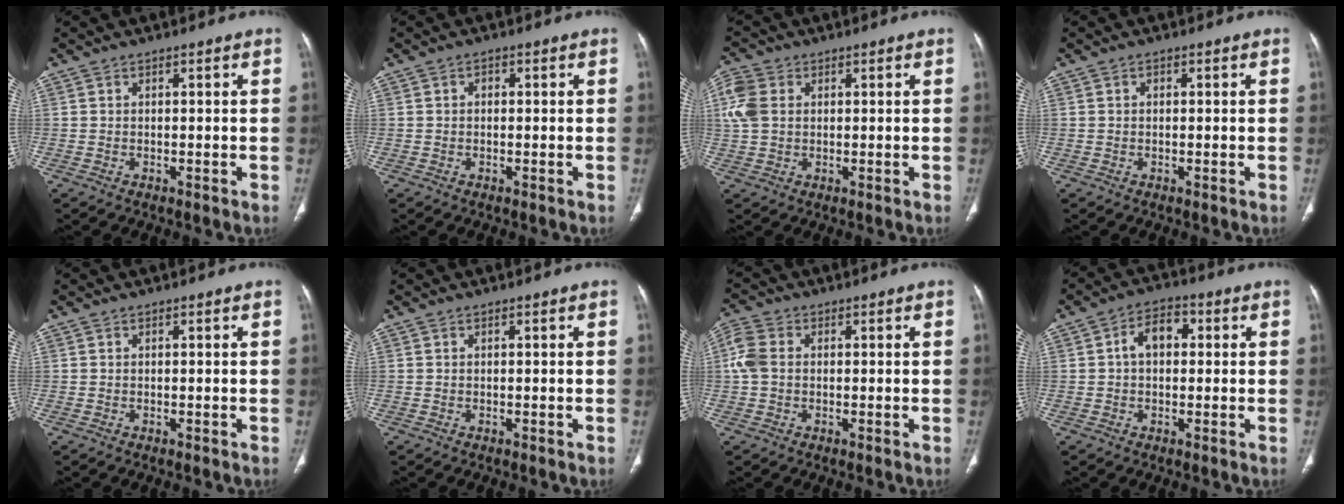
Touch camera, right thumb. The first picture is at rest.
{"total": 1.0, "force": [0.1, 0.8, 0.6], "torque": [-0.006, 0.004, 0.000]}
{"total": 6.1, "force": [1.3, 4.5, 3.8], "torque": [-0.098, 0.010, 0.025]}
{"total": 0.6, "force": [0.1, 0.5, 0.4], "torque": [-0.006, 0.002, 0.002]}
{"total": 0.0}
{"total": 0.0}
{"total": 4.7, "force": [0.3, 3.5, 3.2], "torque": [-0.088, 0.013, 0.001]}
{"total": 6.0, "force": [0.8, 4.1, 4.3], "torque": [-0.060, 0.020, 0.004]}